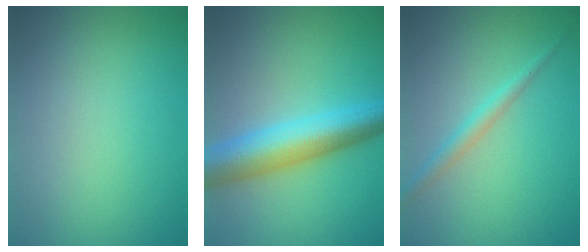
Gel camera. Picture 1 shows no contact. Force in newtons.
{"total": 6.9, "press": 6.9, "slide": 0.2}
{"total": 1.7, "press": 1.7, "slide": 0.0}